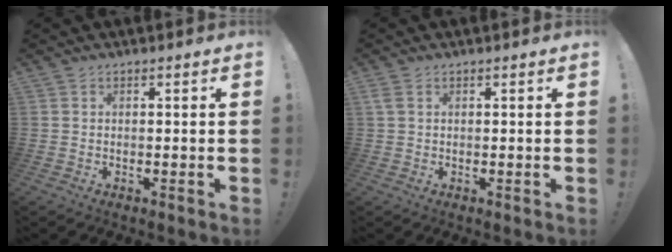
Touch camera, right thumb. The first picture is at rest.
{"total": 1.5, "force": [0.5, 0.8, 1.2], "torque": [-0.031, 0.007, 0.012]}